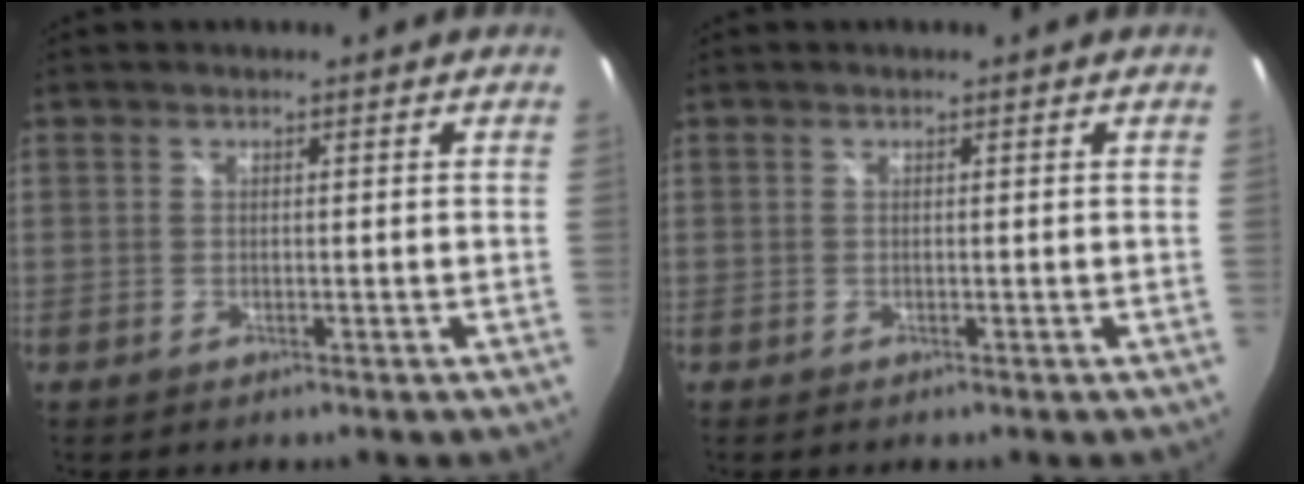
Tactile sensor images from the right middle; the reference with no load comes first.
{"total": 0.0}